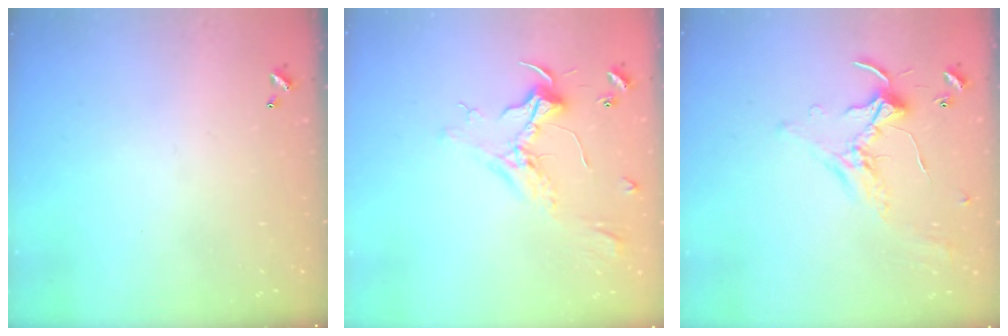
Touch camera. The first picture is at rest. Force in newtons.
{"total": 2.3, "press": 2.2, "slide": 0.8}
{"total": 0.9, "press": 0.8, "slide": 0.4}